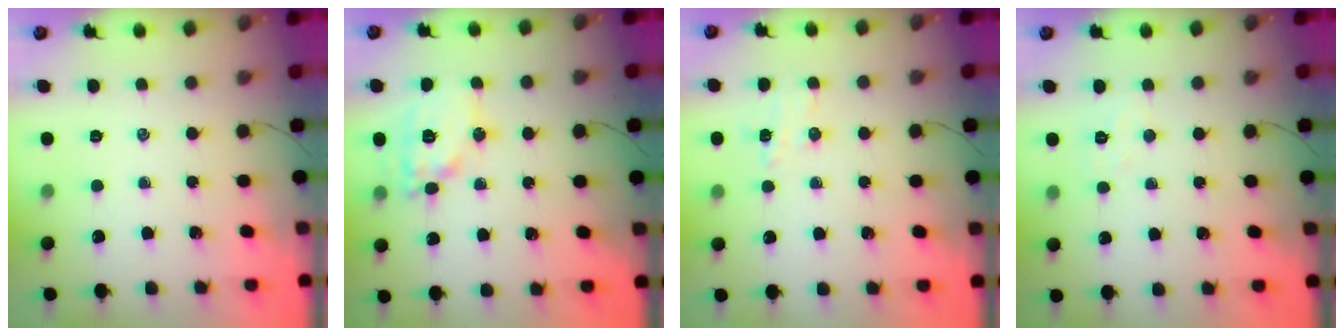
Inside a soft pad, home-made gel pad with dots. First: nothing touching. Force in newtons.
{"total": 12.5, "press": 12.5, "slide": 0.9}
{"total": 6.2, "press": 6.1, "slide": 1.3}
{"total": 3.5, "press": 3.4, "slide": 0.7}